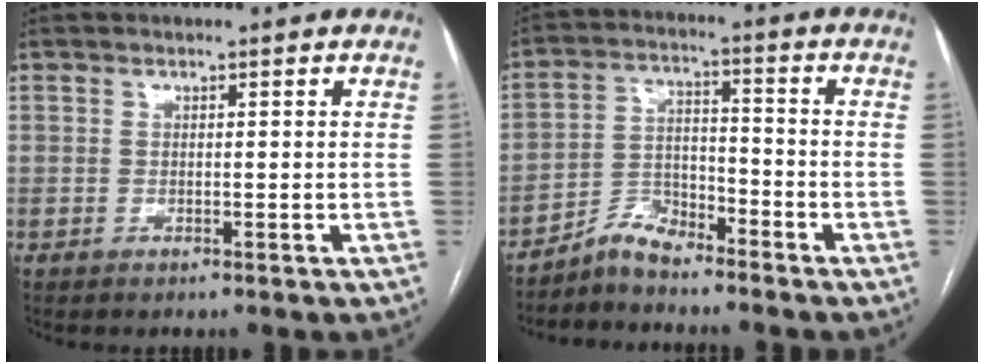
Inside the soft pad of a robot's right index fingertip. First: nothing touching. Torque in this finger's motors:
{"motor_torque": [-1.86, -0.29, -1.05, -0.21]}